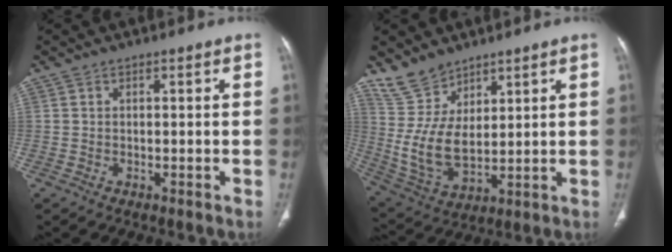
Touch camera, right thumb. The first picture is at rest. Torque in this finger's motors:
{"motor_torque": [-0.71, 1.13, 0.56, -0.22, 0.16]}